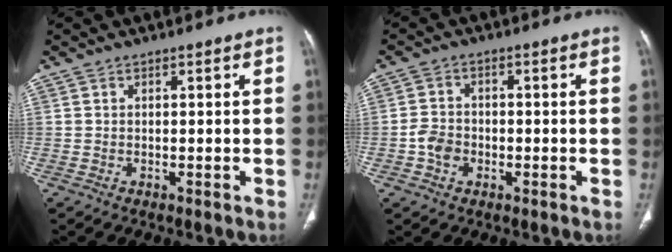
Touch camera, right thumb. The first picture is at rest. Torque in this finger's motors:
{"motor_torque": [0.32, -0.05, -0.01, -0.36, 0.00]}